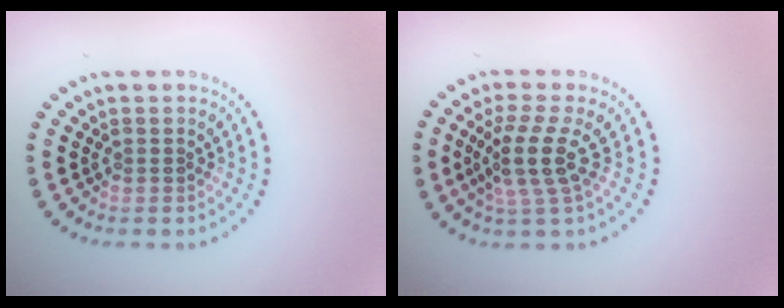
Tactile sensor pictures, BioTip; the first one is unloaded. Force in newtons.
{"total": 3.6, "press": 2.7, "slide": 2.4}